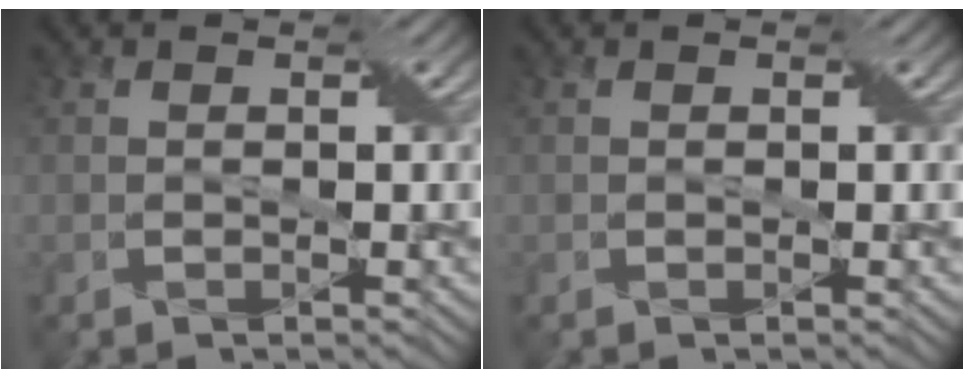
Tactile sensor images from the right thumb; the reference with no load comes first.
{"total": 0.0}